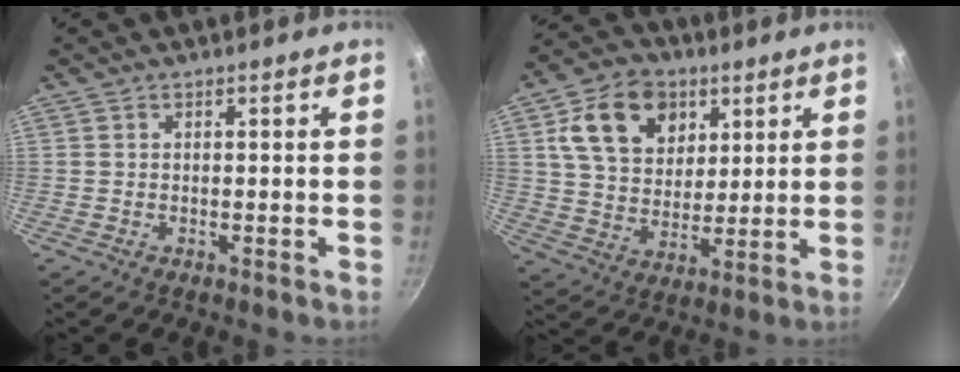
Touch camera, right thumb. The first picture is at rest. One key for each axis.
{"total": 15.2, "fx": 6.0, "fy": 11.2, "fz": 8.4, "tx": -0.114, "ty": -0.011, "tz": 0.101}